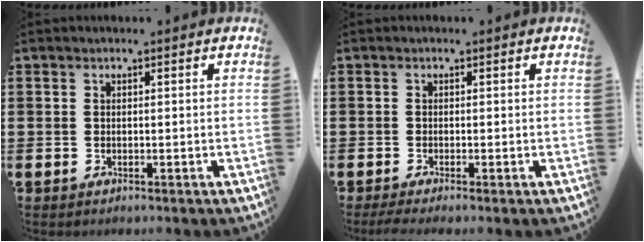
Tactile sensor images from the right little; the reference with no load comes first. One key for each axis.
{"total": 0.9, "fx": -0.4, "fy": 0.1, "fz": 0.8, "tx": -0.014, "ty": -0.003, "tz": -0.008}